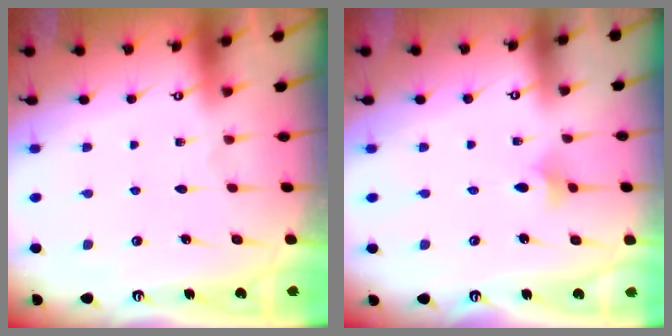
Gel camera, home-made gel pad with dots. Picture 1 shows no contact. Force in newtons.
{"total": 3.8, "press": 3.7, "slide": 0.8}